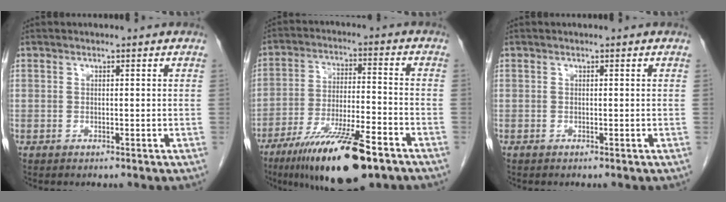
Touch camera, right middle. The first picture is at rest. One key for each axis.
{"total": 16.5, "fx": -10.8, "fy": 2.8, "fz": 12.1, "tx": -0.203, "ty": -0.028, "tz": -0.185}
{"total": 0.0}